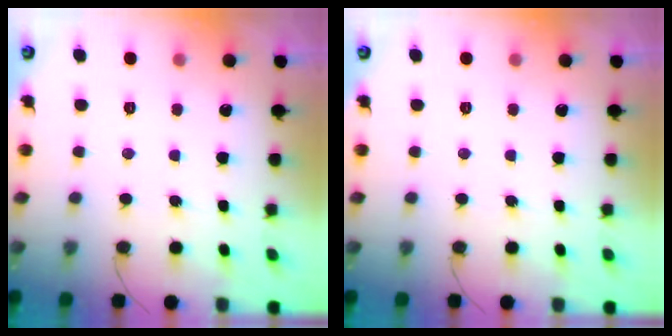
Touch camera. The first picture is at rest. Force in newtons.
{"total": 0.0}